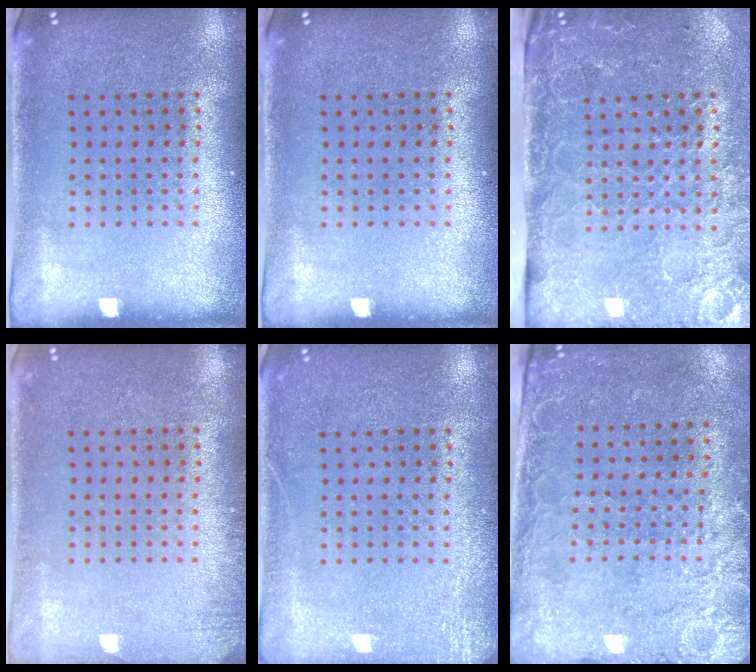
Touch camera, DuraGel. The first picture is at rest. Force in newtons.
{"total": 0.0}
{"total": 4.4, "press": 3.6, "slide": 2.5}
{"total": 1.2, "press": 1.2, "slide": 0.2}
{"total": 2.5, "press": 2.4, "slide": 0.3}
{"total": 2.5, "press": 2.2, "slide": 1.3}